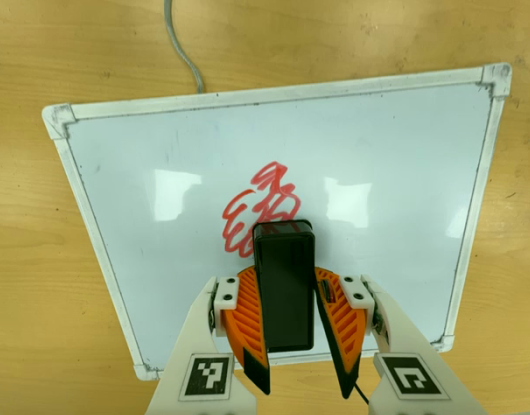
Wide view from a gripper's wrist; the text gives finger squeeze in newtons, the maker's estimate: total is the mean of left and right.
{"total": 11.2, "left": 12.6, "right": 9.8}